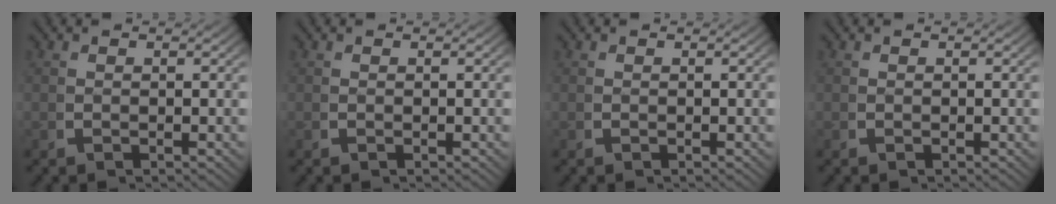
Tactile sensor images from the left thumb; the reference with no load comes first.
{"total": 0.0}
{"total": 0.0}
{"total": 0.0}